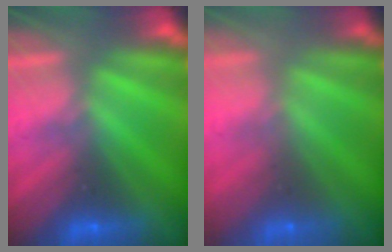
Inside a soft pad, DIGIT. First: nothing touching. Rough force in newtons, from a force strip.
{"total": 7.6}